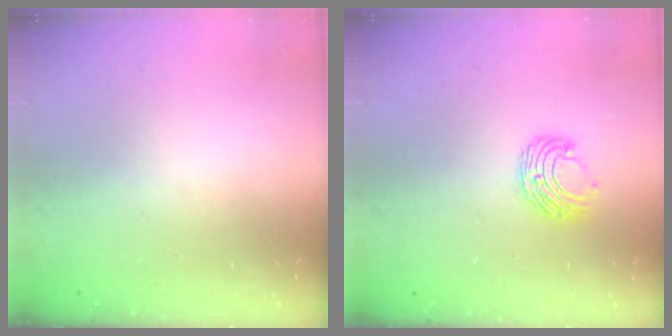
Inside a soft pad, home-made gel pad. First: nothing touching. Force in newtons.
{"total": 7.2, "press": 7.2, "slide": 0.8}